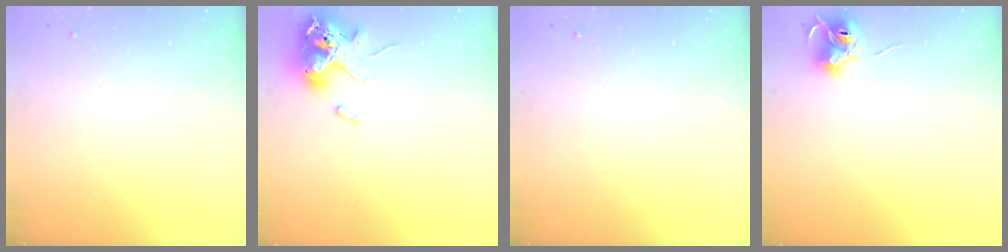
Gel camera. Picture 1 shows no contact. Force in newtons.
{"total": 12.0, "press": 11.9, "slide": 1.9}
{"total": 0.0}
{"total": 8.7, "press": 8.7, "slide": 0.4}